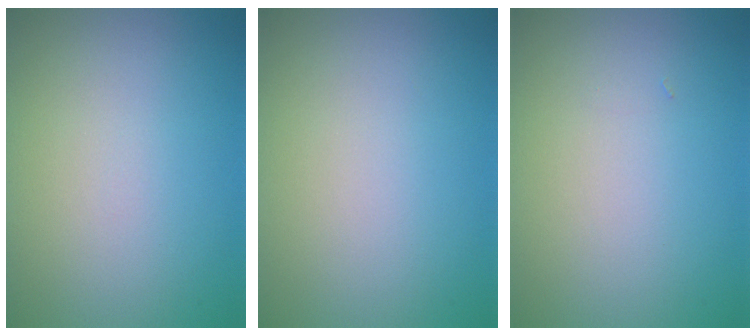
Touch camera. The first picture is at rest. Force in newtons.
{"total": 0.0}
{"total": 0.0}